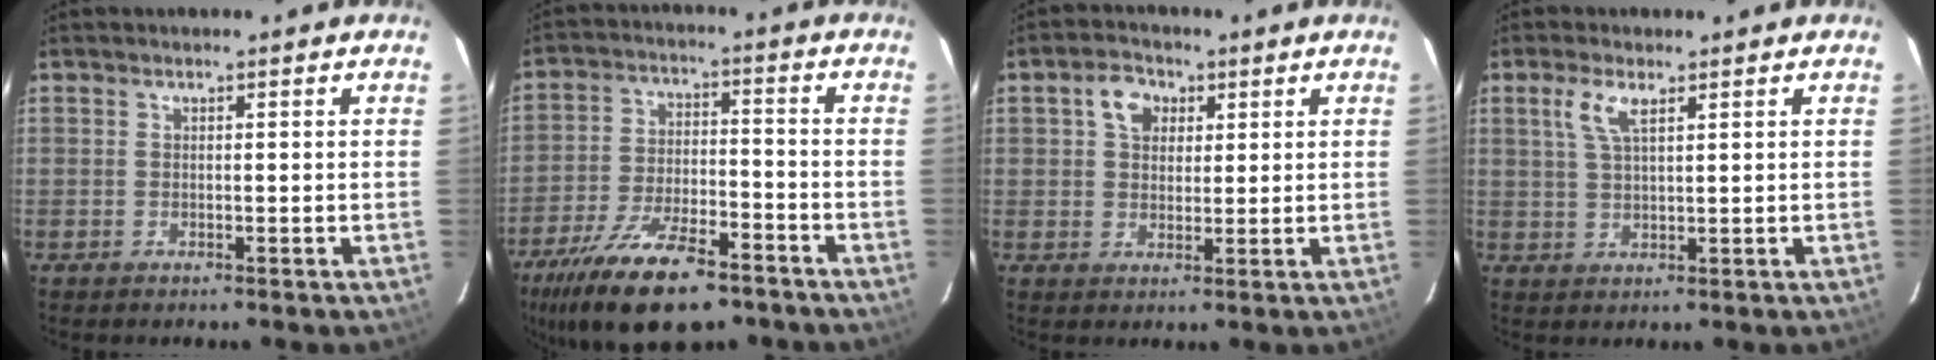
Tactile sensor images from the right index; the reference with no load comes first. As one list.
[{"total": 18.3, "force": [-12.9, 6.7, 11.1], "torque": [-0.225, -0.028, -0.216]}, {"total": 5.2, "force": [1.9, 4.0, 2.7], "torque": [-0.043, 0.020, 0.034]}, {"total": 4.3, "force": [2.2, 1.4, 3.5], "torque": [-0.071, 0.005, 0.045]}]